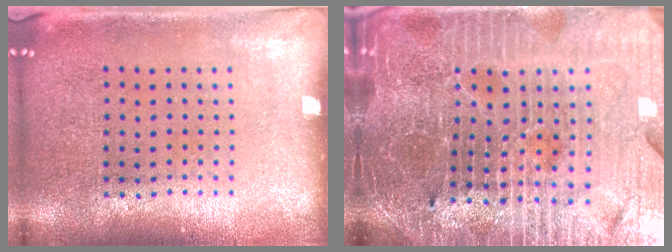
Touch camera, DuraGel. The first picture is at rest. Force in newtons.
{"total": 5.9, "press": 5.4, "slide": 2.3}